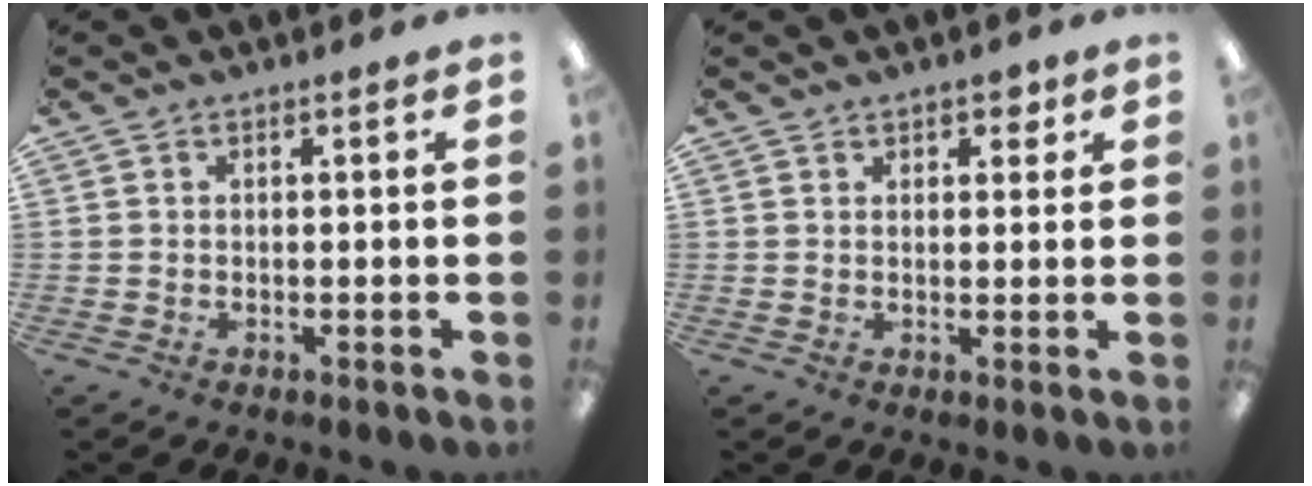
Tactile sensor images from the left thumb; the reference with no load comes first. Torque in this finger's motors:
{"motor_torque": [0.03, 0.02, -0.07, 0.12, 0.01]}